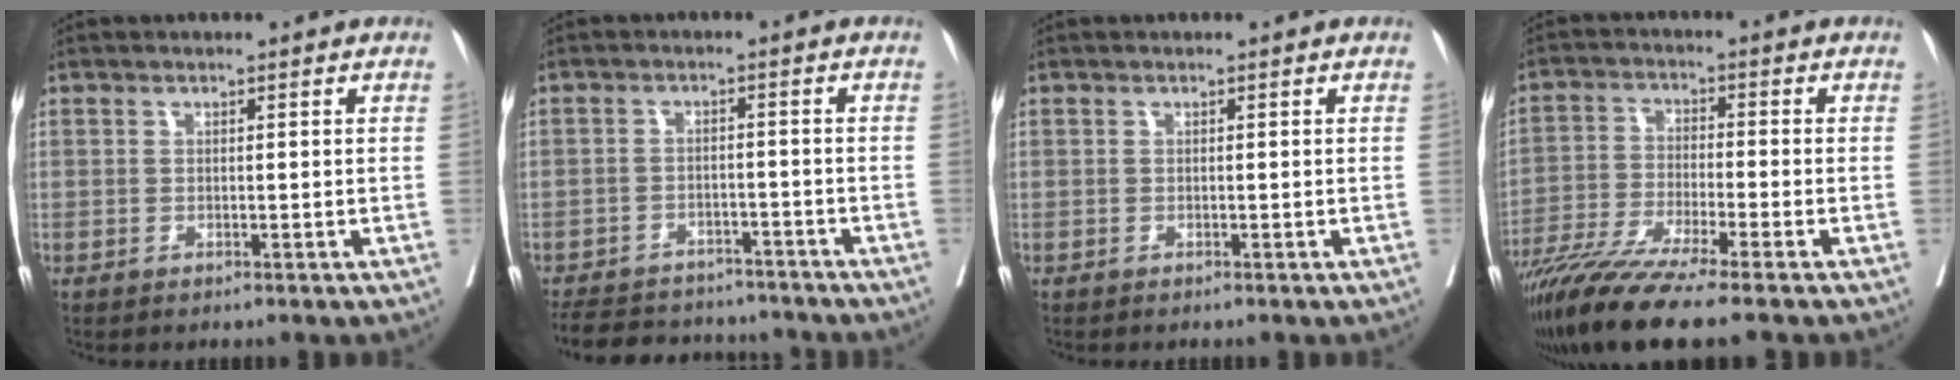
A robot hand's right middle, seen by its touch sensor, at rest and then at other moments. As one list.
[{"total": 13.4, "force": [-11.9, 4.8, 3.9], "torque": [-0.078, 0.008, -0.156]}, {"total": 0.0}, {"total": 11.6, "force": [-8.9, -0.9, 7.3], "torque": [-0.124, -0.038, -0.153]}]